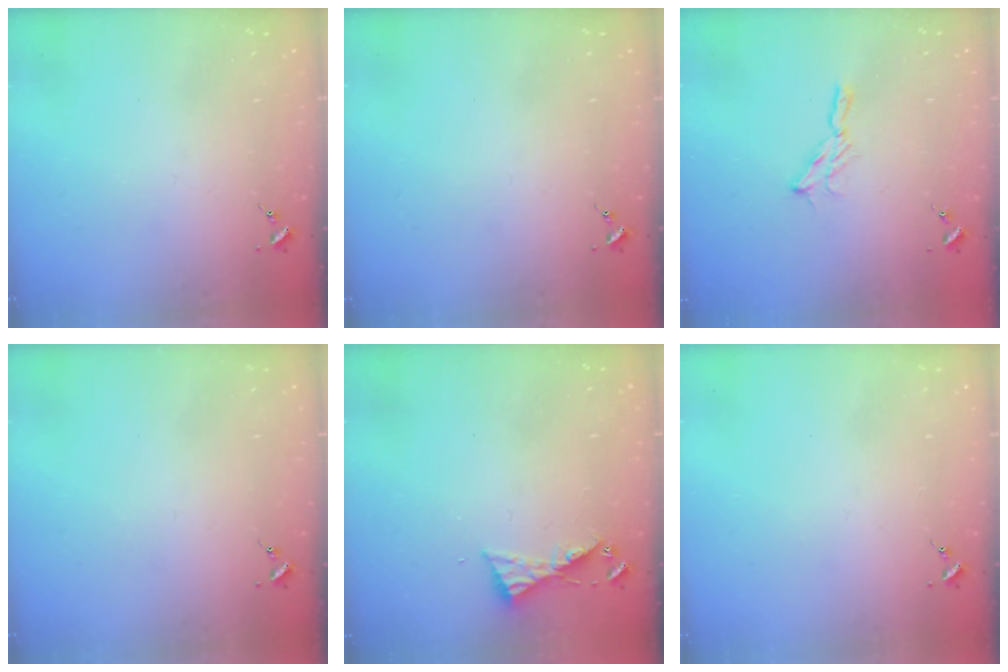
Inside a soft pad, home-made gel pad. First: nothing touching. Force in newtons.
{"total": 0.0}
{"total": 5.4, "press": 5.4, "slide": 0.4}
{"total": 0.0}
{"total": 5.2, "press": 5.2, "slide": 0.4}
{"total": 0.0}